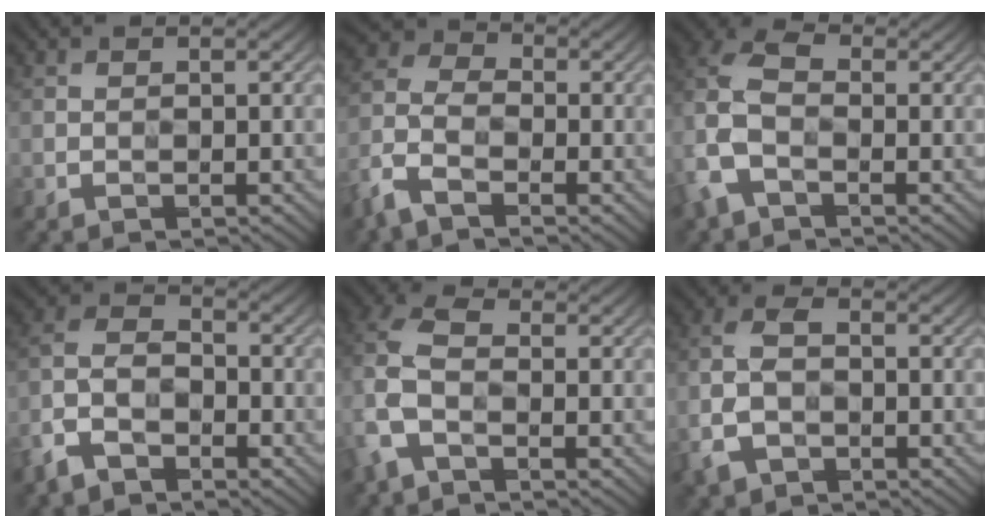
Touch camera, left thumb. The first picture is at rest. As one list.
[{"total": 7.4, "force": [-4.2, 4.1, 4.5], "torque": [-0.122, -0.008, -0.101]}, {"total": 6.8, "force": [-1.1, 4.6, 4.9], "torque": [-0.123, 0.010, -0.041]}, {"total": 7.1, "force": [-4.6, 3.8, 3.8], "torque": [-0.093, -0.004, -0.107]}, {"total": 5.8, "force": [-0.5, 3.7, 4.4], "torque": [-0.115, 0.009, -0.027]}, {"total": 5.7, "force": [-2.4, 3.5, 3.9], "torque": [-0.102, -0.002, -0.056]}]